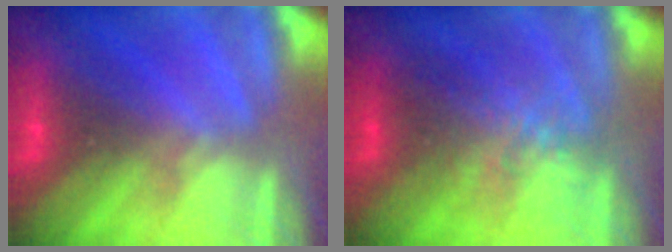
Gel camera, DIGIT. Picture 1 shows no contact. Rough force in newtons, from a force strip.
{"total": 2.5}